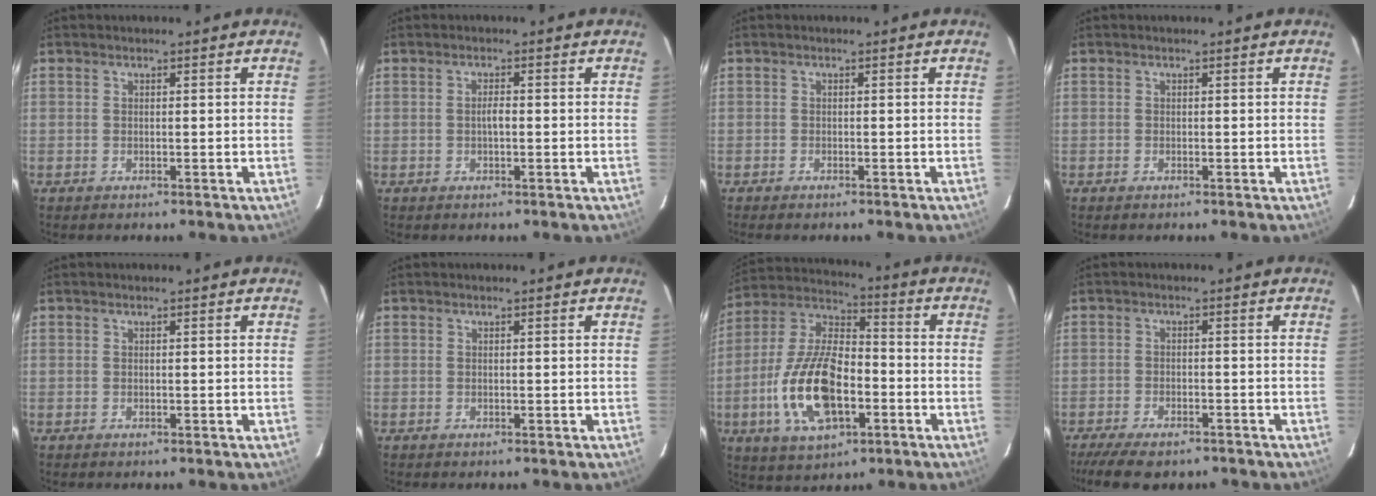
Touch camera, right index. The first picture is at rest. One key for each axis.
{"total": 0.7, "fx": 0.0, "fy": -0.2, "fz": 0.7, "tx": -0.013, "ty": 0.000, "tz": 0.000}
{"total": 0.8, "fx": -0.5, "fy": -0.5, "fz": -0.3, "tx": 0.003, "ty": -0.006, "tz": -0.008}
{"total": 0.8, "fx": 0.0, "fy": -0.4, "fz": -0.6, "tx": 0.012, "ty": -0.005, "tz": -0.001}
{"total": 0.0}
{"total": 0.0}
{"total": 18.3, "fx": -5.4, "fy": 8.8, "fz": 15.1, "tx": -0.317, "ty": 0.000, "tz": -0.095}
{"total": 9.3, "fx": -7.8, "fy": 2.6, "fz": 4.3, "tx": -0.105, "ty": -0.028, "tz": -0.124}